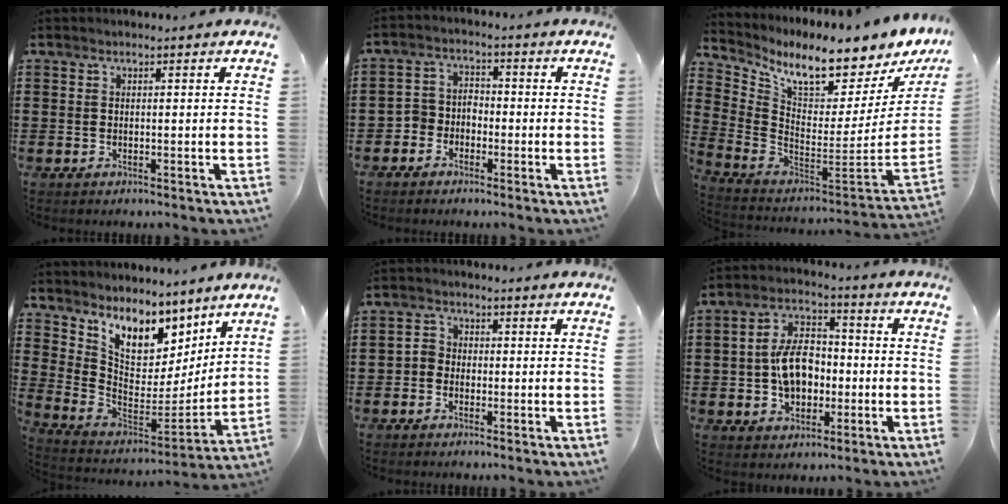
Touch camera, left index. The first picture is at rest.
{"total": 3.4, "force": [-2.6, 2.2, 0.5], "torque": [-0.026, 0.006, -0.059]}
{"total": 7.4, "force": [6.3, 0.9, 3.8], "torque": [-0.095, -0.069, 0.100]}
{"total": 9.0, "force": [7.1, 4.5, 3.3], "torque": [-0.101, -0.049, 0.131]}
{"total": 2.1, "force": [-0.8, 1.8, 0.7], "torque": [-0.020, 0.008, -0.019]}
{"total": 9.0, "force": [-0.8, 6.1, 6.6], "torque": [-0.152, 0.014, -0.017]}